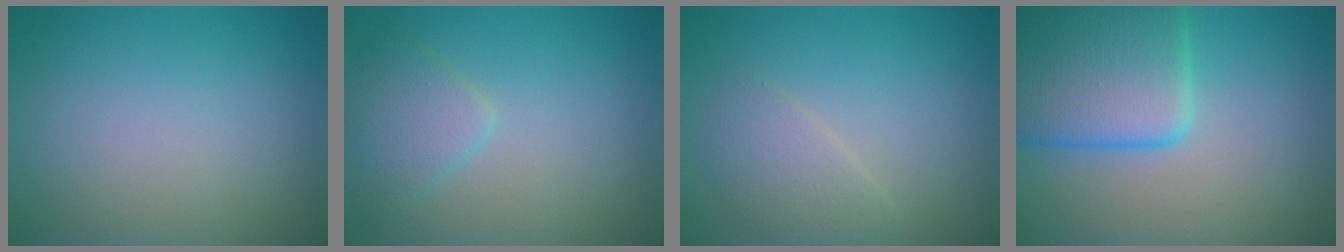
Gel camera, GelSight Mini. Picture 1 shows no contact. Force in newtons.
{"total": 2.6, "press": 2.6, "slide": 0.1}
{"total": 2.2, "press": 2.2, "slide": 0.1}
{"total": 8.0, "press": 8.0, "slide": 0.4}